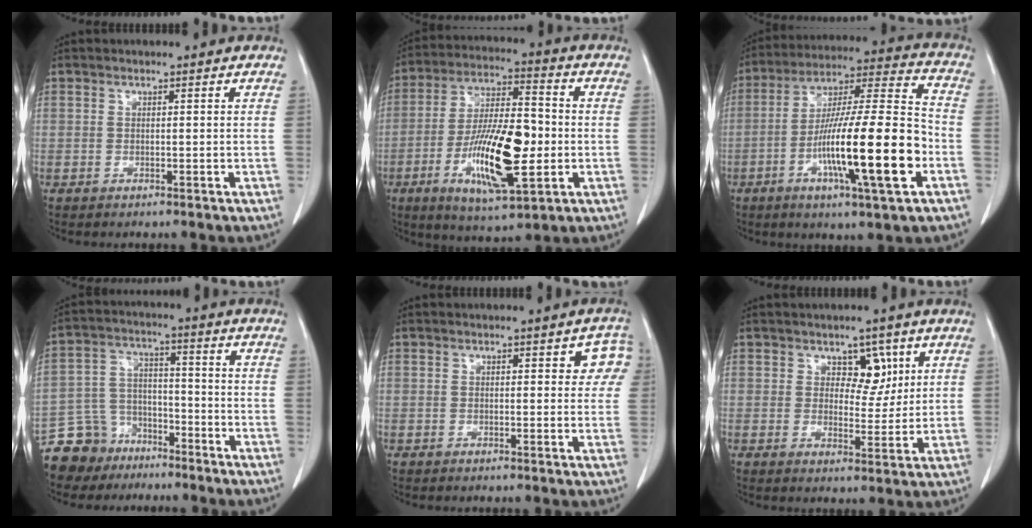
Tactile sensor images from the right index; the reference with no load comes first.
{"total": 16.2, "force": [-3.5, 4.4, 15.1], "torque": [-0.286, -0.003, -0.056]}
{"total": 19.8, "force": [-6.1, 1.3, 18.8], "torque": [-0.320, -0.005, -0.100]}
{"total": 9.1, "force": [-6.9, 5.9, 0.3], "torque": [-0.014, 0.029, -0.124]}
{"total": 4.5, "force": [1.7, 1.9, 3.7], "torque": [-0.022, 0.007, 0.011]}
{"total": 4.8, "force": [2.3, 2.9, 3.0], "torque": [-0.031, 0.000, 0.036]}